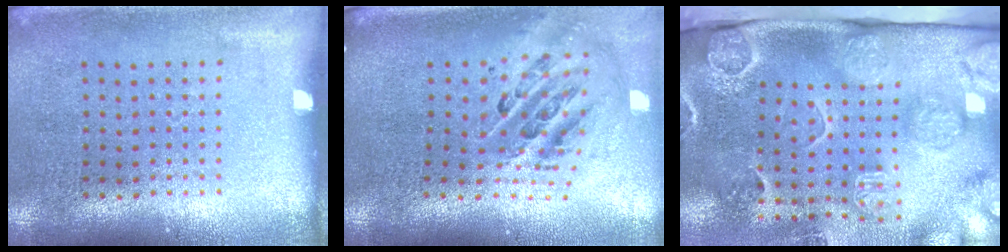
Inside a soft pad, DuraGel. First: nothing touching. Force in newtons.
{"total": 1.7, "press": 1.4, "slide": 1.0}
{"total": 4.7, "press": 3.4, "slide": 3.3}